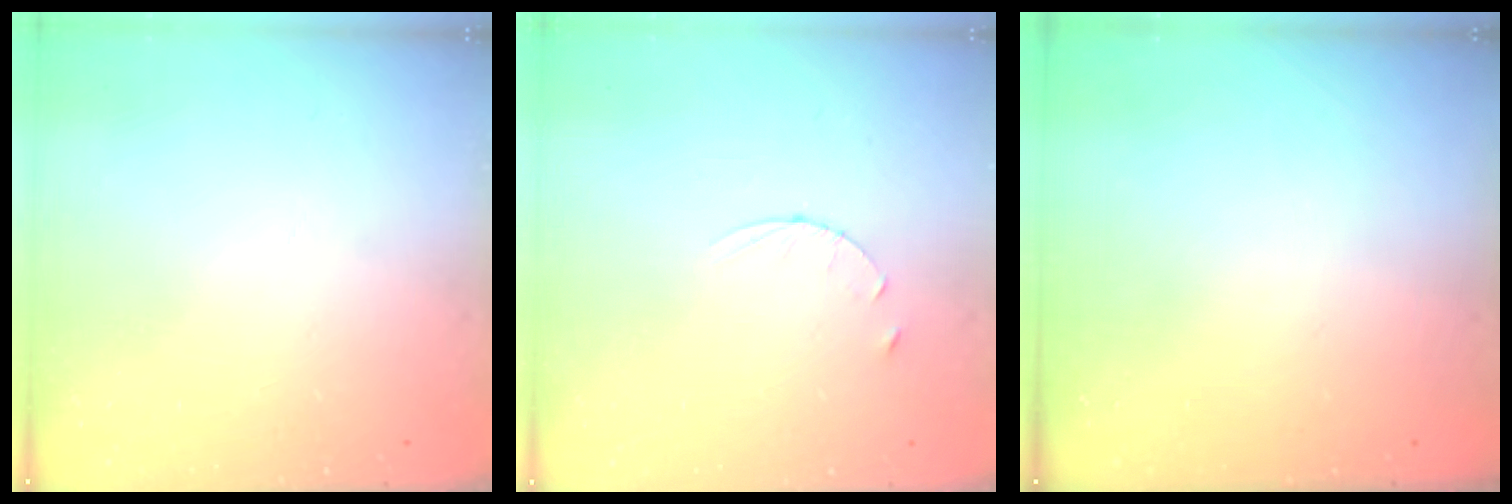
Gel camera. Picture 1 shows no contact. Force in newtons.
{"total": 3.1, "press": 3.1, "slide": 0.3}
{"total": 0.0}